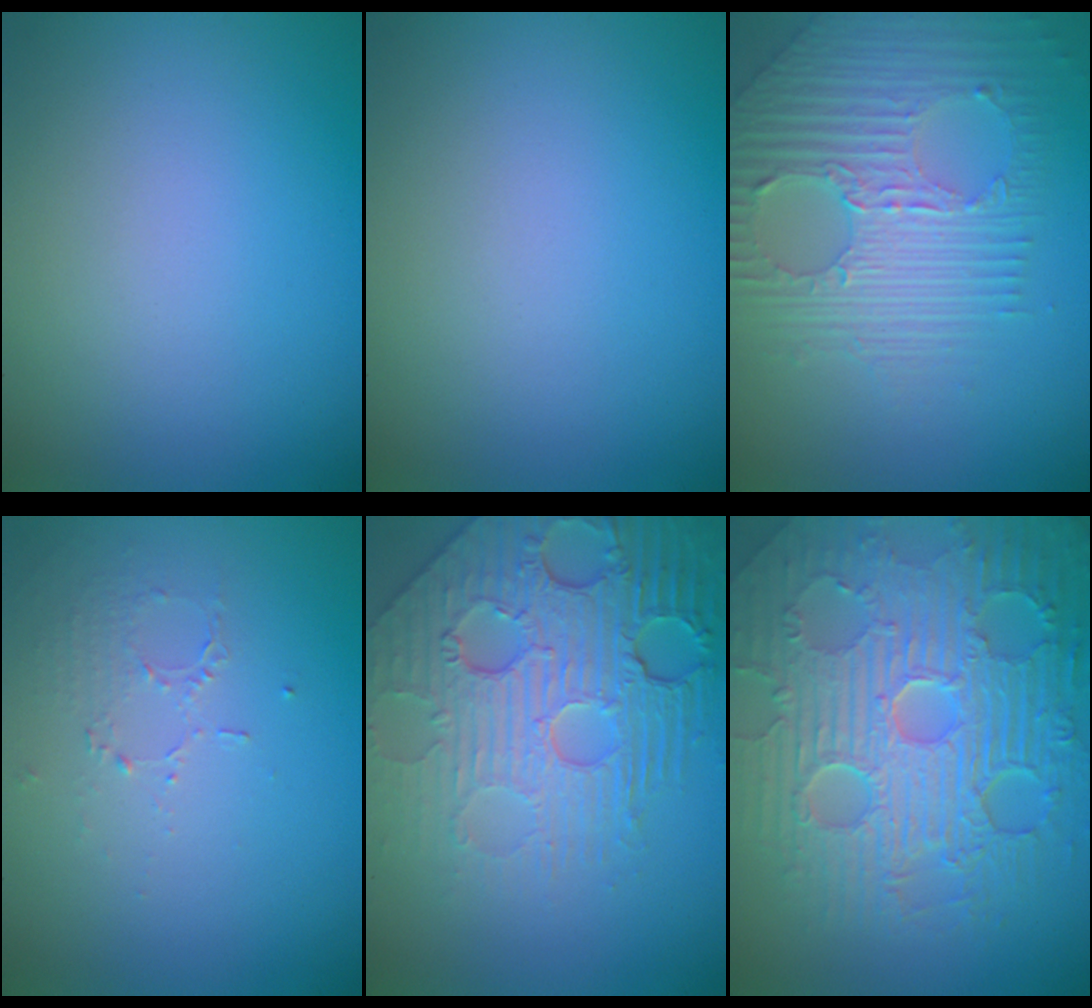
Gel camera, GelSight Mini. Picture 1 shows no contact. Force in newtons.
{"total": 0.0}
{"total": 7.1, "press": 4.6, "slide": 5.4}
{"total": 1.3, "press": 0.6, "slide": 1.1}
{"total": 8.2, "press": 5.8, "slide": 5.9}
{"total": 11.3, "press": 7.4, "slide": 8.6}